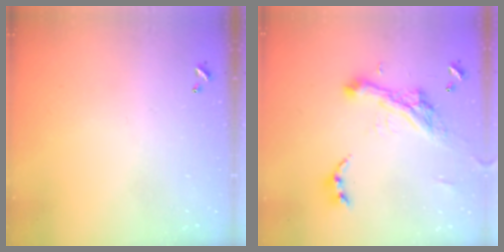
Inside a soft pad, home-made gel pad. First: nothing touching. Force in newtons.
{"total": 7.5, "press": 7.3, "slide": 1.7}